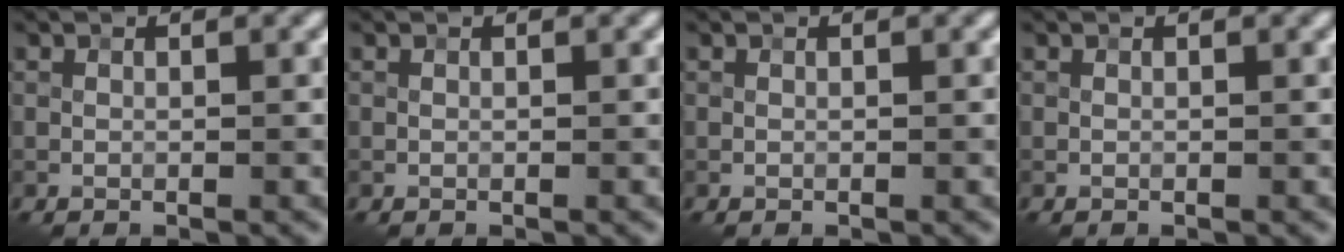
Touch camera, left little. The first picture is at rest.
{"total": 0.0}
{"total": 0.0}
{"total": 0.0}